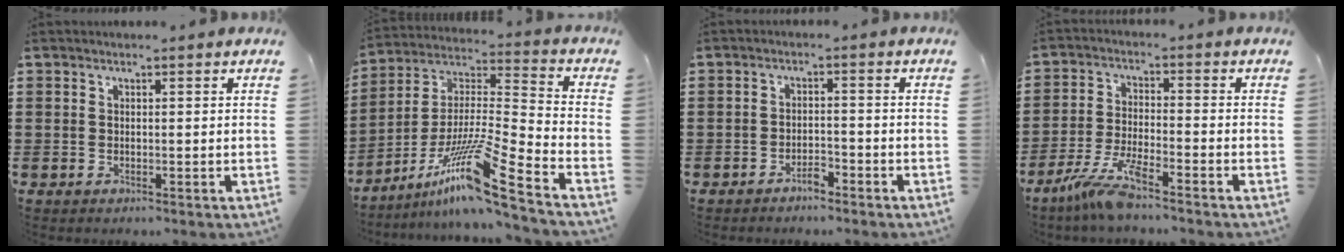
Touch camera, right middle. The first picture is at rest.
{"total": 15.2, "force": [-9.8, 0.8, 11.7], "torque": [-0.227, -0.001, -0.183]}
{"total": 2.3, "force": [-2.0, 0.5, 1.0], "torque": [-0.022, 0.003, -0.041]}
{"total": 6.7, "force": [-5.3, 0.2, 4.1], "torque": [-0.099, -0.018, -0.105]}